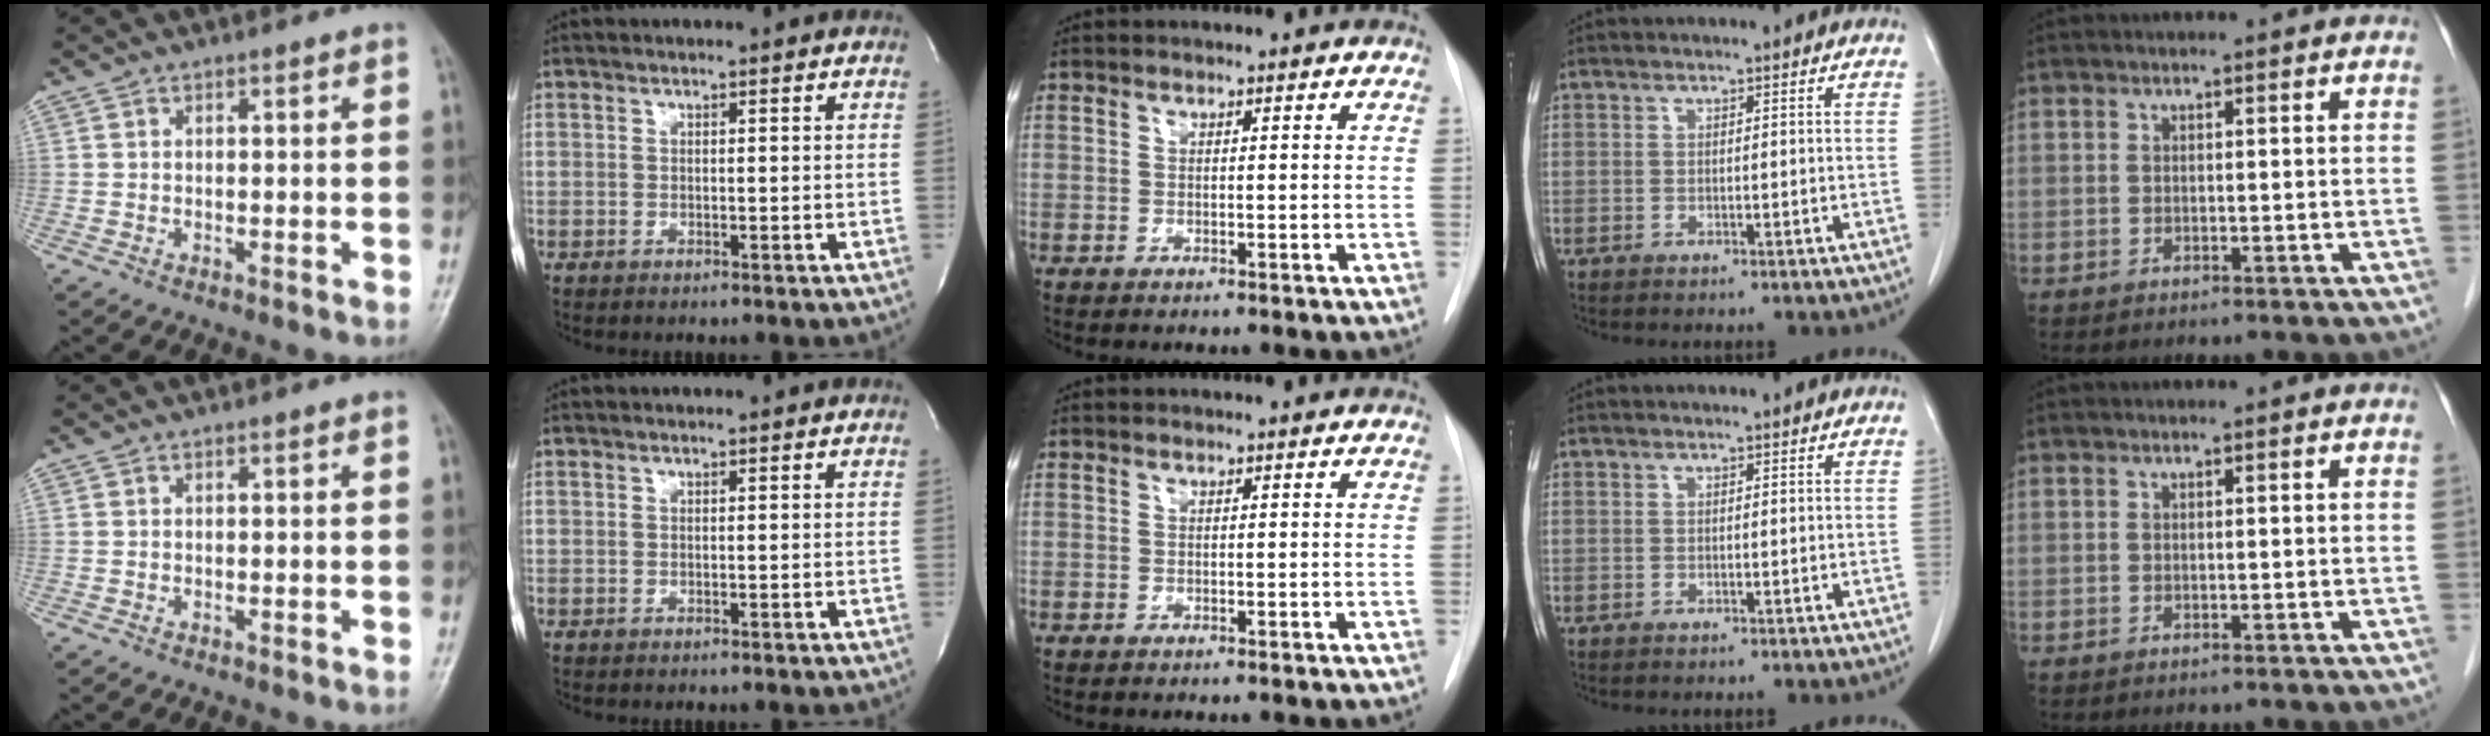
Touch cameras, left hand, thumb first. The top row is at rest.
{}